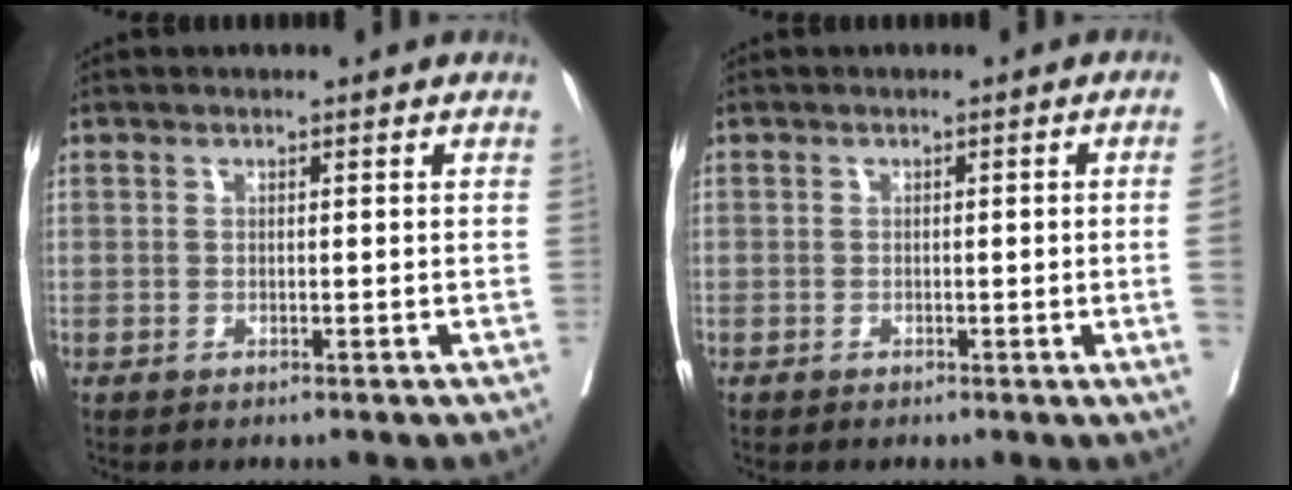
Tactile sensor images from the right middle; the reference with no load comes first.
{"total": 2.6, "force": [-0.4, -0.9, 2.4], "torque": [-0.029, -0.003, -0.004]}